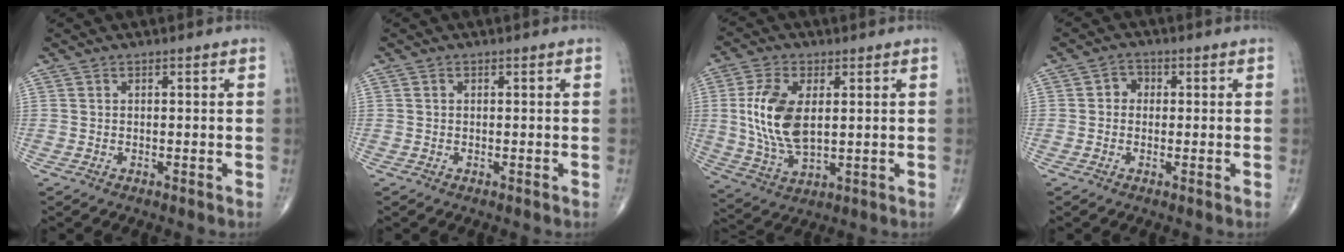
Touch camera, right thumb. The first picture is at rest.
{"total": 0.0}
{"total": 12.7, "force": [1.8, 6.7, 10.6], "torque": [-0.214, -0.012, 0.041]}
{"total": 2.6, "force": [0.1, 2.3, 1.2], "torque": [0.001, 0.009, -0.007]}